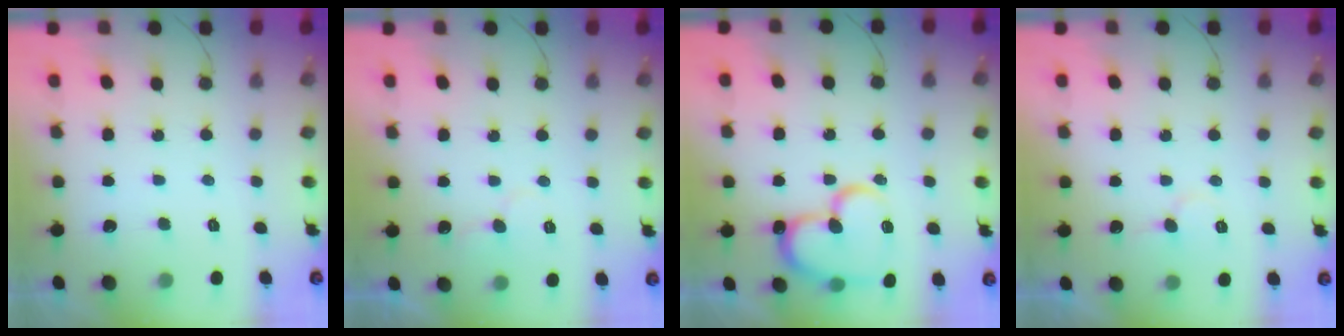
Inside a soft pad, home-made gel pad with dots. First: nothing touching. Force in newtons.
{"total": 6.8, "press": 6.8, "slide": 0.5}
{"total": 18.5, "press": 18.3, "slide": 2.5}
{"total": 6.8, "press": 6.7, "slide": 0.7}